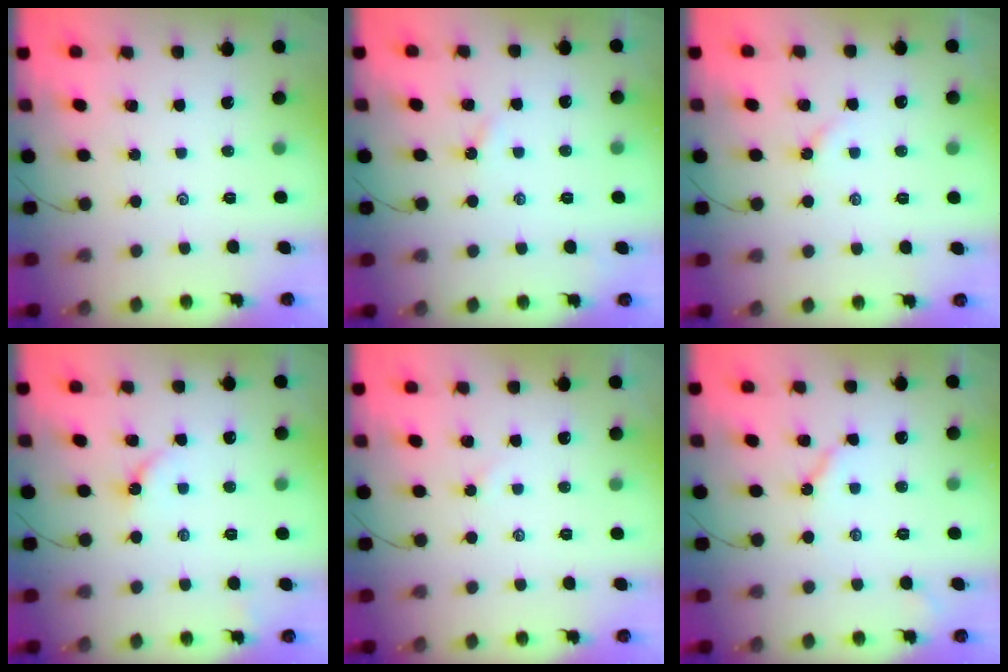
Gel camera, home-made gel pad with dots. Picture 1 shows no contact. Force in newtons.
{"total": 1.5, "press": 1.5, "slide": 0.3}
{"total": 2.3, "press": 2.3, "slide": 0.5}
{"total": 3.4, "press": 3.4, "slide": 0.5}
{"total": 1.3, "press": 1.3, "slide": 0.3}
{"total": 3.9, "press": 3.9, "slide": 0.3}